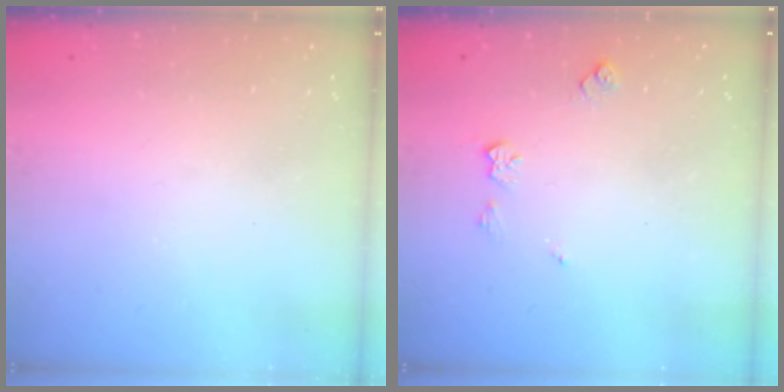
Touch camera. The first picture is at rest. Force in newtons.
{"total": 5.9, "press": 5.9, "slide": 0.8}